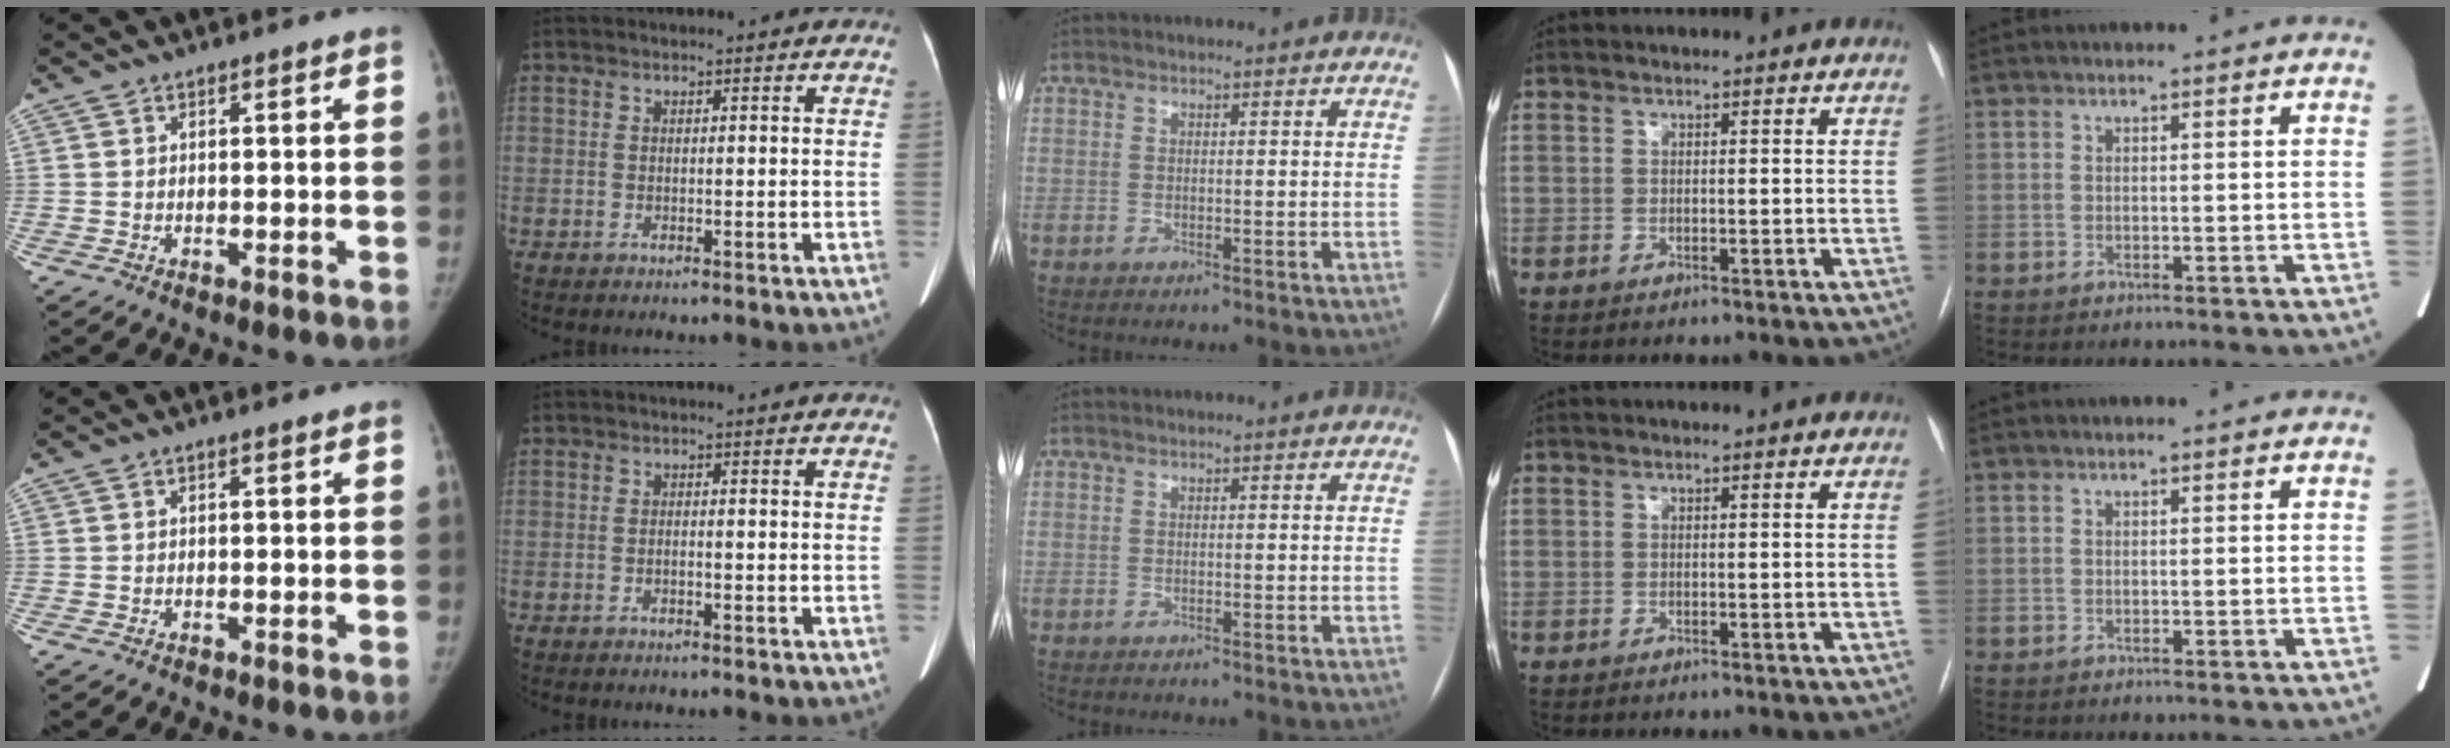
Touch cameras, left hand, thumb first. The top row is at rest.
{"index": {"total": 0.9, "force": [-0.3, 0.2, 0.8], "torque": [-0.018, 0.004, -0.001]}}